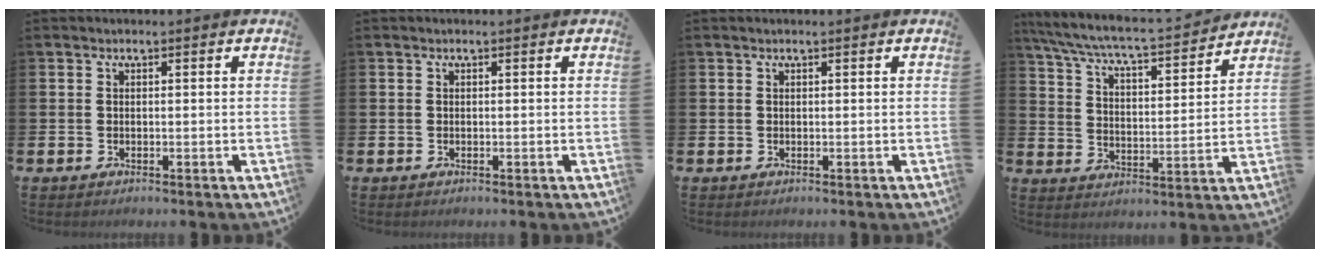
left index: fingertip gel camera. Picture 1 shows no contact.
{"total": 0.0}
{"total": 0.0}
{"total": 6.7, "force": [6.2, 0.4, 2.4], "torque": [-0.077, -0.050, 0.102]}